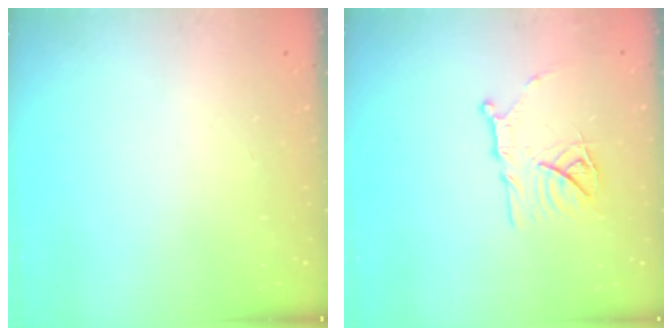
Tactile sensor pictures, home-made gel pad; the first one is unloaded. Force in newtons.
{"total": 14.9, "press": 14.8, "slide": 1.4}